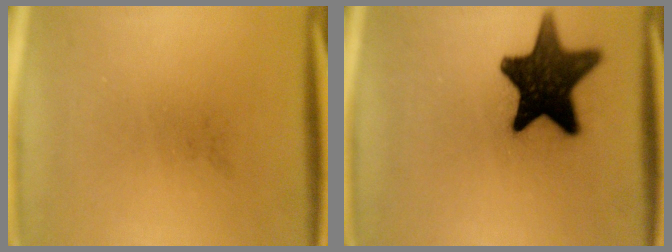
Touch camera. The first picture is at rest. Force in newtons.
{"total": 15.8}